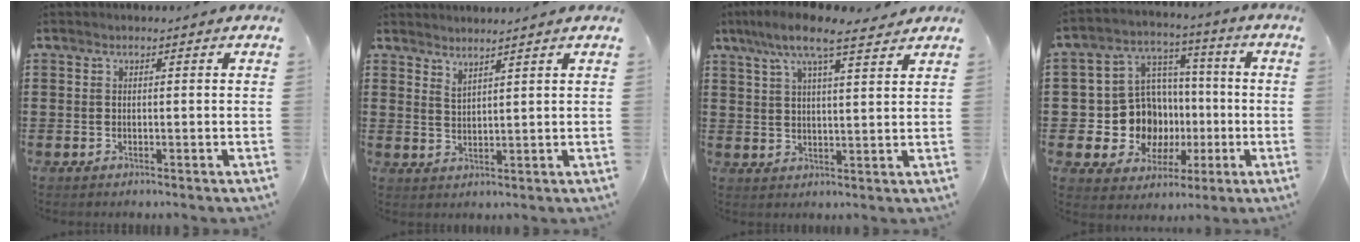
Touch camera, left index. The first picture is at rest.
{"total": 2.1, "force": [2.1, -0.3, 0.1], "torque": [-0.007, -0.003, 0.040]}
{"total": 8.3, "force": [6.3, 1.5, 5.1], "torque": [-0.117, -0.009, 0.113]}
{"total": 11.4, "force": [-1.4, 10.7, 3.7], "torque": [-0.106, 0.001, -0.015]}